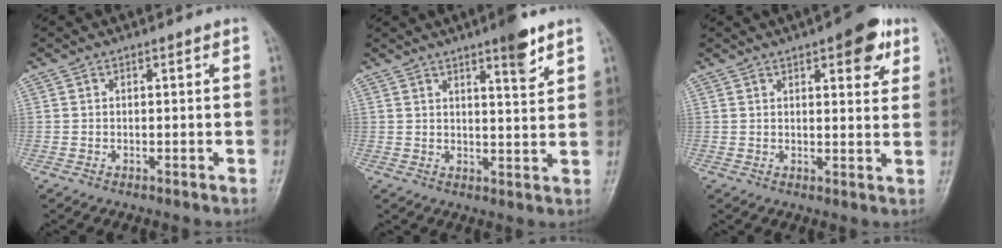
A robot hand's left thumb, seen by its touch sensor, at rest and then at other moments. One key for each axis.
{"total": 6.2, "fx": 4.0, "fy": 1.3, "fz": 4.5, "tx": -0.053, "ty": -0.025, "tz": 0.057}
{"total": 8.3, "fx": 4.2, "fy": 3.3, "fz": 6.4, "tx": -0.056, "ty": -0.013, "tz": 0.049}